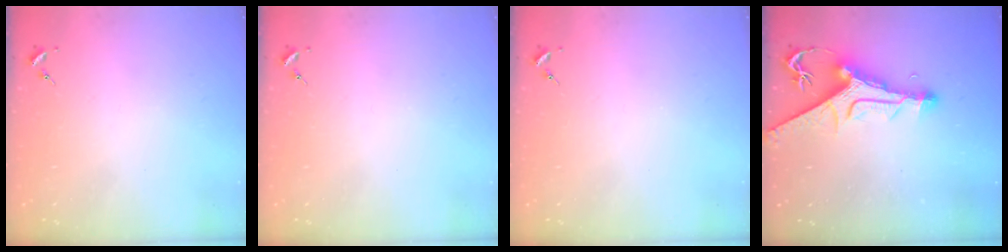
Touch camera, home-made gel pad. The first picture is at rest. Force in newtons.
{"total": 0.0}
{"total": 0.0}
{"total": 12.8, "press": 12.7, "slide": 1.7}